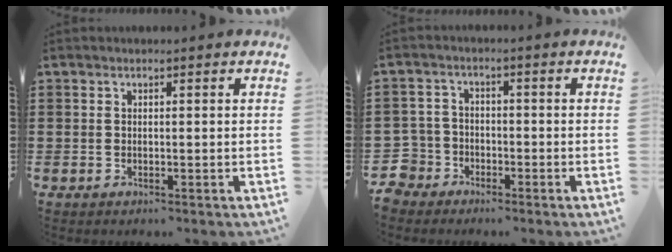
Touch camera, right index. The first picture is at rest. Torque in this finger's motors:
{"motor_torque": [-0.85, 1.29, 0.01, 0.00]}